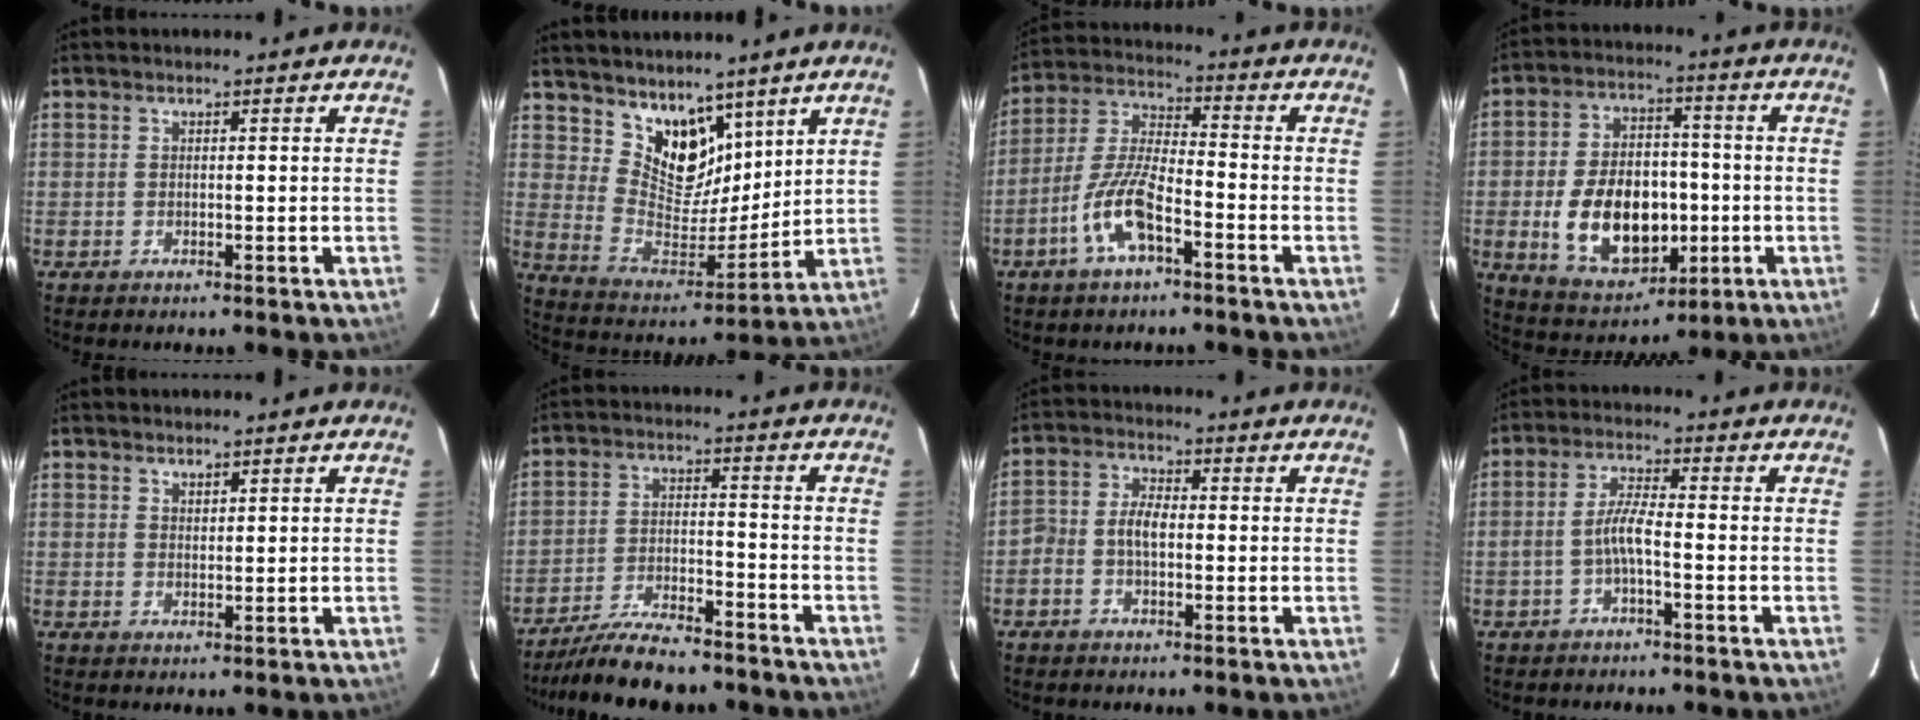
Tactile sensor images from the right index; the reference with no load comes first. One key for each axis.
{"total": 12.3, "fx": 8.5, "fy": 7.0, "fz": 5.5, "tx": -0.096, "ty": -0.006, "tz": 0.168}
{"total": 10.4, "fx": -5.3, "fy": 3.1, "fz": 8.4, "tx": -0.182, "ty": 0.003, "tz": -0.104}
{"total": 17.0, "fx": -3.3, "fy": 11.1, "fz": 12.5, "tx": -0.253, "ty": 0.011, "tz": -0.030}
{"total": 1.3, "fx": 1.2, "fy": 0.5, "fz": 0.3, "tx": -0.003, "ty": 0.001, "tz": 0.021}
{"total": 13.9, "fx": -12.2, "fy": 3.1, "fz": 5.9, "tx": -0.134, "ty": -0.013, "tz": -0.201}
{"total": 4.7, "fx": -0.9, "fy": 3.3, "fz": 3.3, "tx": -0.067, "ty": 0.015, "tz": -0.020}
{"total": 3.9, "fx": -1.7, "fy": 0.5, "fz": 3.5, "tx": -0.075, "ty": 0.009, "tz": -0.033}